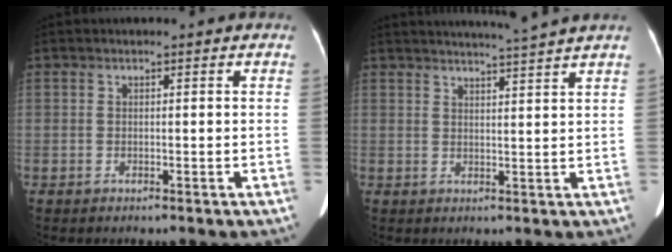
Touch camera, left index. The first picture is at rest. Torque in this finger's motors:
{"motor_torque": [0.16, -0.41, -0.03, 0.05]}